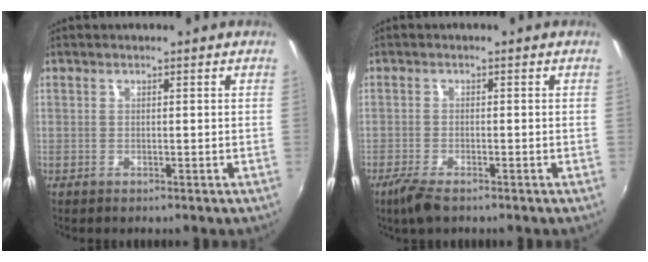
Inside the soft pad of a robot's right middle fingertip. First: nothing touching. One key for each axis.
{"total": 4.3, "fx": -3.1, "fy": 1.1, "fz": 2.8, "tx": -0.073, "ty": -0.015, "tz": -0.060}